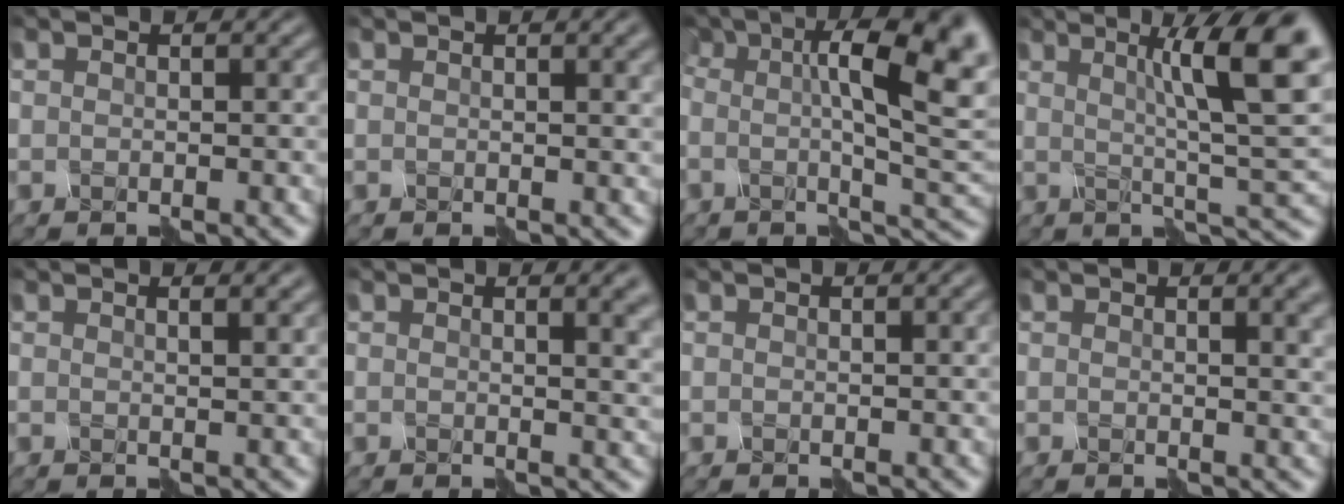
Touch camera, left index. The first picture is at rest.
{"total": 2.6, "force": [1.0, 1.0, 2.2], "torque": [-0.017, 0.015, 0.002]}
{"total": 10.8, "force": [2.0, 3.3, 10.1], "torque": [-0.137, 0.014, 0.036]}
{"total": 9.8, "force": [3.5, 1.6, 9.1], "torque": [-0.105, 0.023, 0.054]}
{"total": 1.8, "force": [1.2, 0.7, 1.2], "torque": [0.000, 0.009, -0.002]}
{"total": 3.8, "force": [1.3, 1.5, 3.2], "torque": [-0.017, 0.020, 0.008]}
{"total": 0.6, "force": [0.2, 0.3, 0.5], "torque": [-0.004, 0.001, 0.002]}
{"total": 3.4, "force": [1.3, 1.3, 2.8], "torque": [-0.021, 0.017, 0.006]}